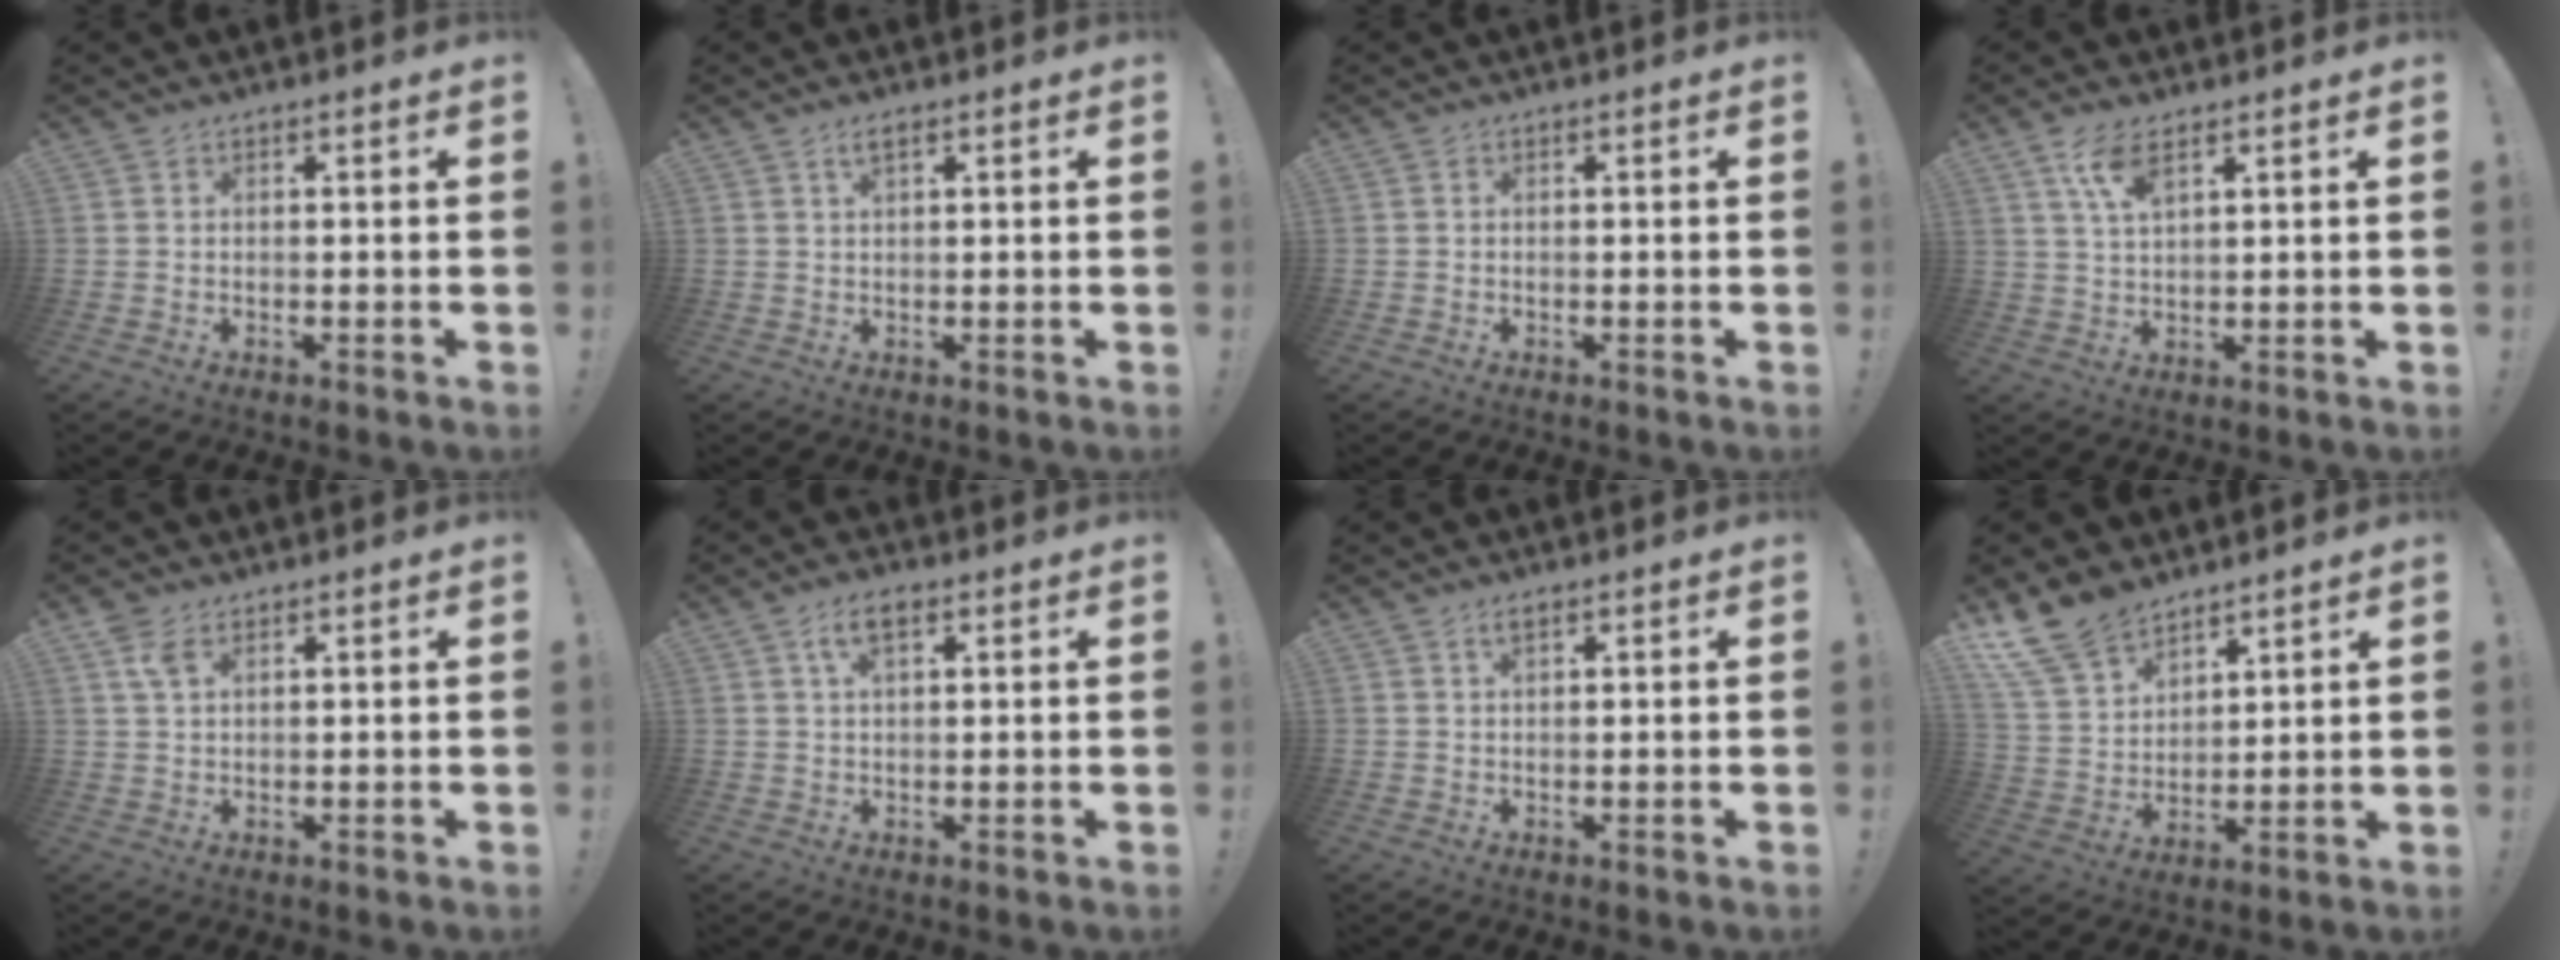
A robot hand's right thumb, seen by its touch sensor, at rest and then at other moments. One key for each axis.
{"total": 2.3, "fx": 1.2, "fy": 0.6, "fz": 1.9, "tx": -0.040, "ty": 0.002, "tz": 0.020}
{"total": 0.0}
{"total": 6.6, "fx": 4.0, "fy": 2.2, "fz": 4.7, "tx": -0.092, "ty": -0.012, "tz": 0.072}
{"total": 4.5, "fx": 2.5, "fy": 2.2, "fz": 3.0, "tx": -0.062, "ty": -0.004, "tz": 0.049}
{"total": 5.2, "fx": 2.1, "fy": 2.3, "fz": 4.1, "tx": -0.075, "ty": 0.003, "tz": 0.037}
{"total": 1.9, "fx": 1.0, "fy": 0.7, "fz": 1.5, "tx": -0.030, "ty": 0.003, "tz": 0.016}
{"total": 13.7, "fx": 10.6, "fy": 7.2, "fz": 4.8, "tx": -0.106, "ty": -0.064, "tz": 0.207}